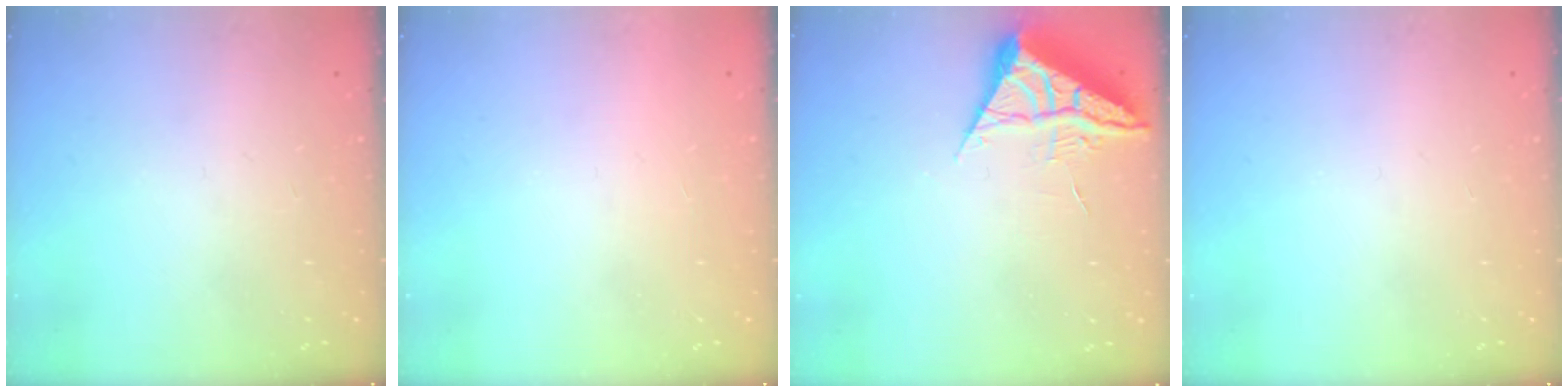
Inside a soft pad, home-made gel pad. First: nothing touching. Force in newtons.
{"total": 1.5, "press": 1.5, "slide": 0.1}
{"total": 5.9, "press": 5.9, "slide": 0.6}
{"total": 0.0}